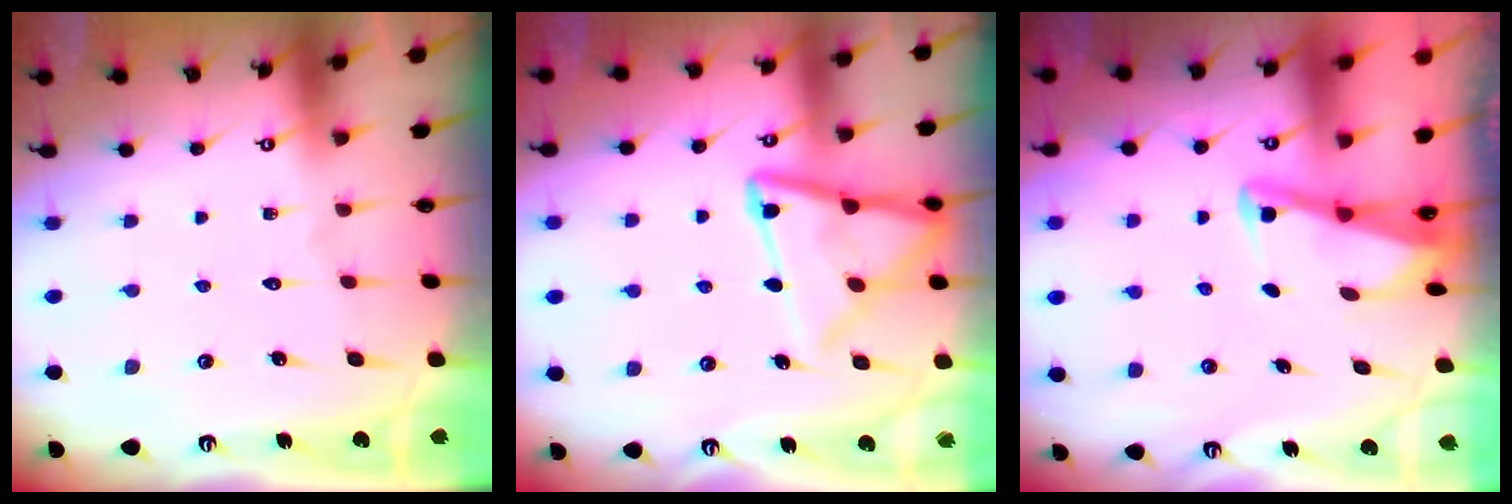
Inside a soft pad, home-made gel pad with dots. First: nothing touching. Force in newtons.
{"total": 13.2, "press": 13.1, "slide": 1.4}
{"total": 2.9, "press": 2.9, "slide": 0.4}